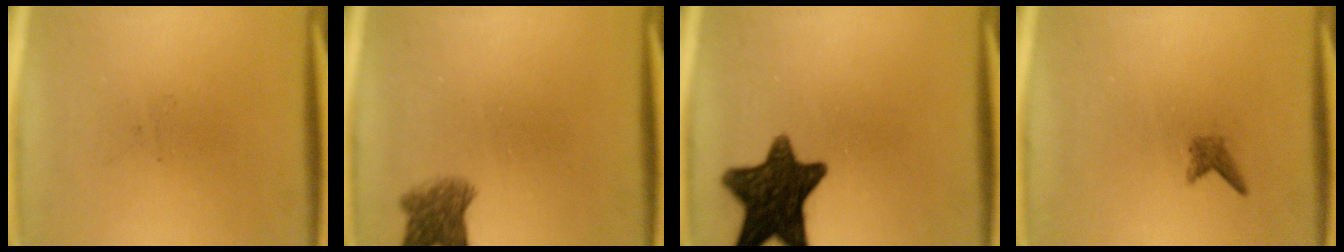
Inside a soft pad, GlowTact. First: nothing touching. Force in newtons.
{"total": 4.4}
{"total": 13.7}
{"total": 1.2}